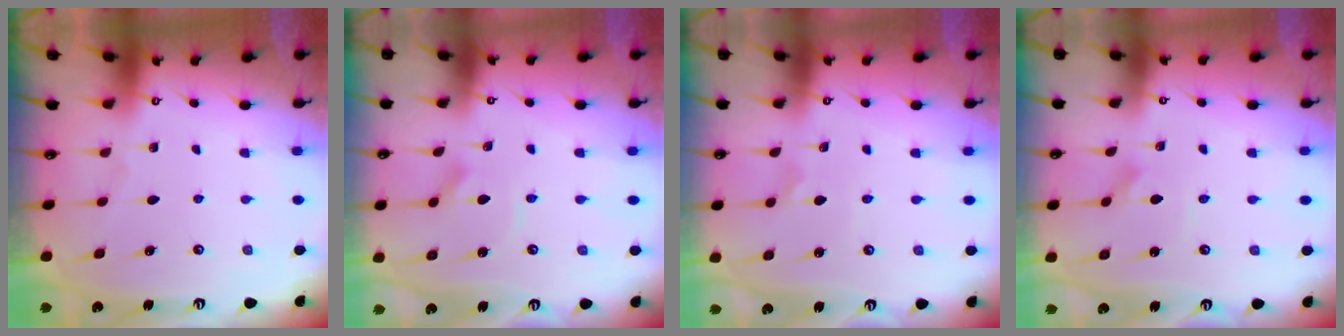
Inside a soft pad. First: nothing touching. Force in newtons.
{"total": 2.5, "press": 2.5, "slide": 0.2}
{"total": 0.8, "press": 0.8, "slide": 0.2}
{"total": 1.3, "press": 1.3, "slide": 0.0}